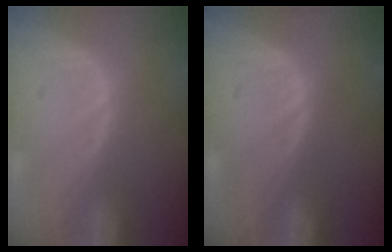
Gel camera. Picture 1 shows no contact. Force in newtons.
{"total": 0.0}